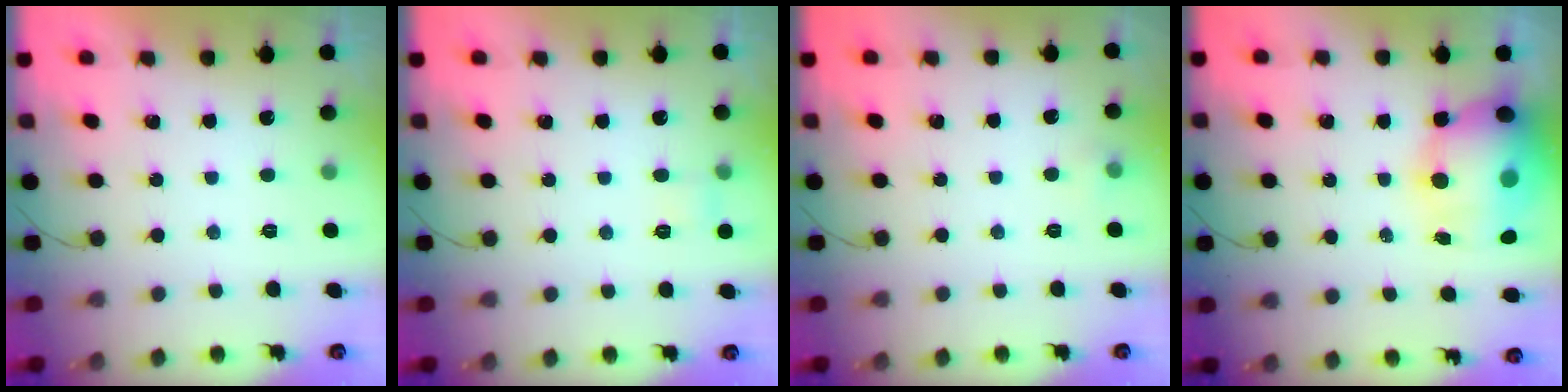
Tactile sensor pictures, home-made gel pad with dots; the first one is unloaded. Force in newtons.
{"total": 2.6, "press": 2.4, "slide": 1.0}
{"total": 3.8, "press": 3.6, "slide": 1.3}
{"total": 15.3, "press": 14.9, "slide": 3.7}